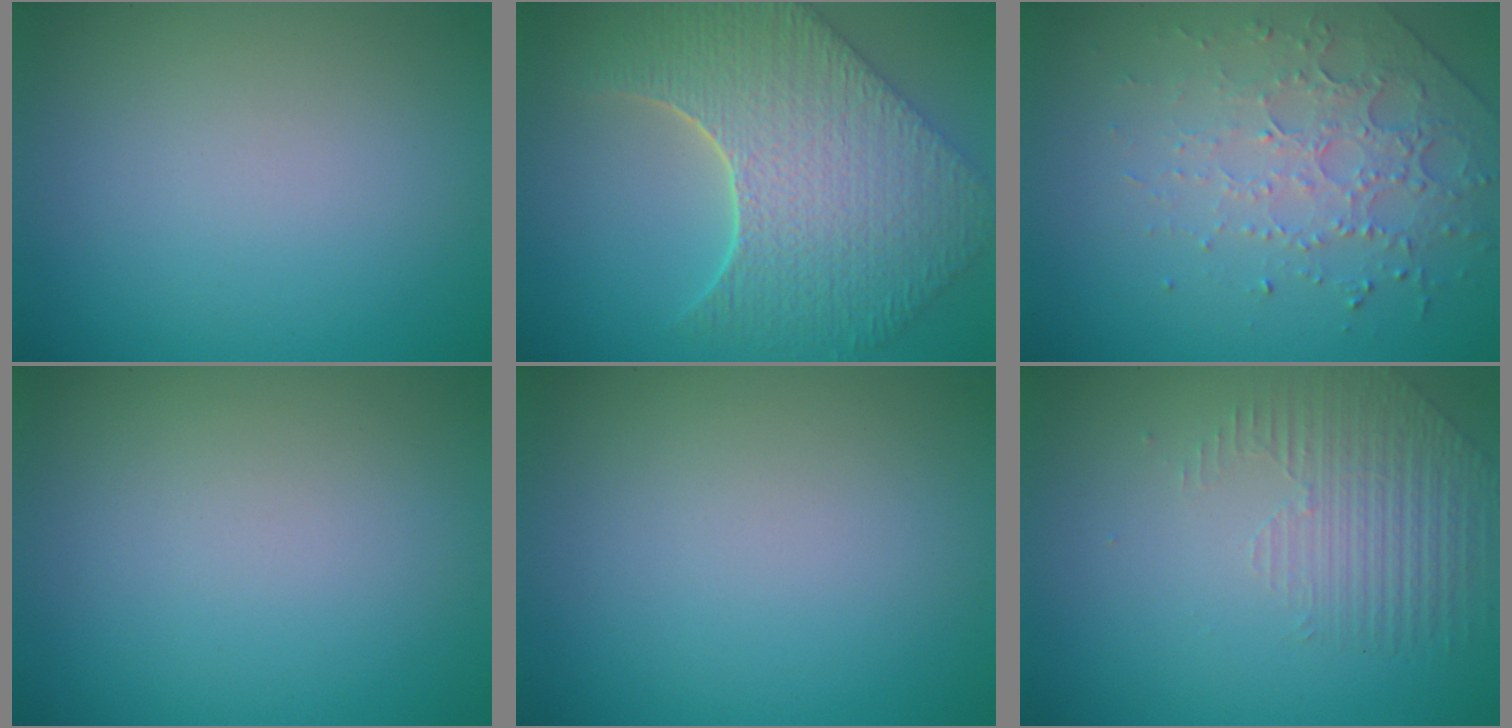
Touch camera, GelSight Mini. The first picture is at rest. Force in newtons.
{"total": 9.8, "press": 7.2, "slide": 6.6}
{"total": 4.5, "press": 3.2, "slide": 3.3}
{"total": 0.0}
{"total": 0.0}
{"total": 1.5, "press": 0.9, "slide": 1.2}